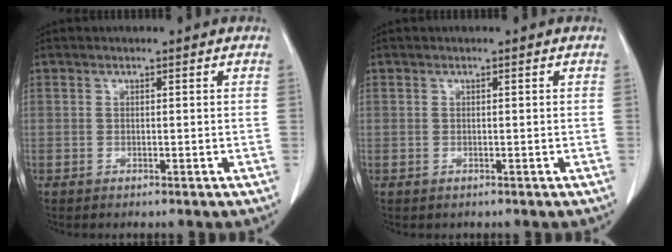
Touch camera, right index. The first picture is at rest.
{"total": 0.0}